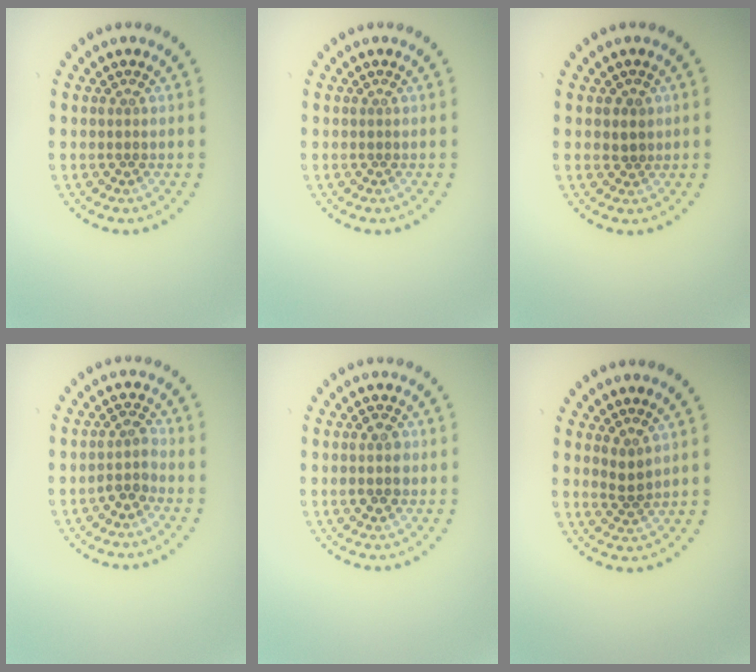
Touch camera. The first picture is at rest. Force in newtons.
{"total": 0.0}
{"total": 1.1, "press": 0.9, "slide": 0.7}
{"total": 1.8, "press": 1.5, "slide": 1.1}
{"total": 1.9, "press": 1.9, "slide": 0.2}
{"total": 1.6, "press": 1.3, "slide": 0.9}